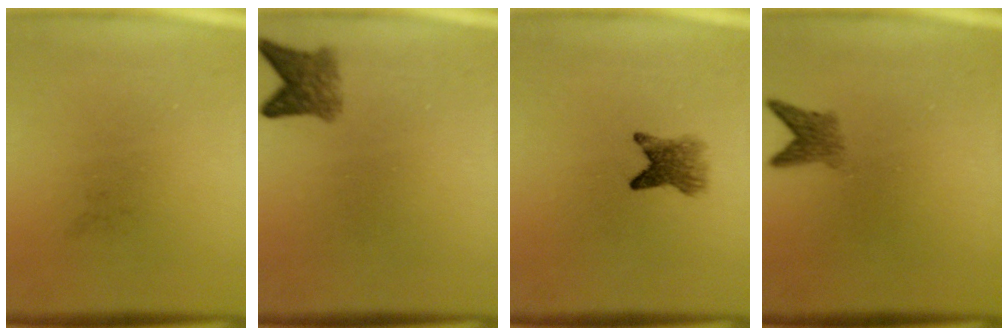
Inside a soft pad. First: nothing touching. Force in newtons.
{"total": 3.3}
{"total": 3.6}
{"total": 2.4}